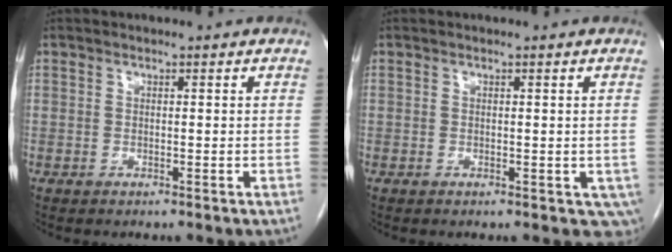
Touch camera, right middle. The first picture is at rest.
{"total": 2.8, "force": [-0.4, 1.8, 2.1], "torque": [-0.017, -0.001, -0.003]}